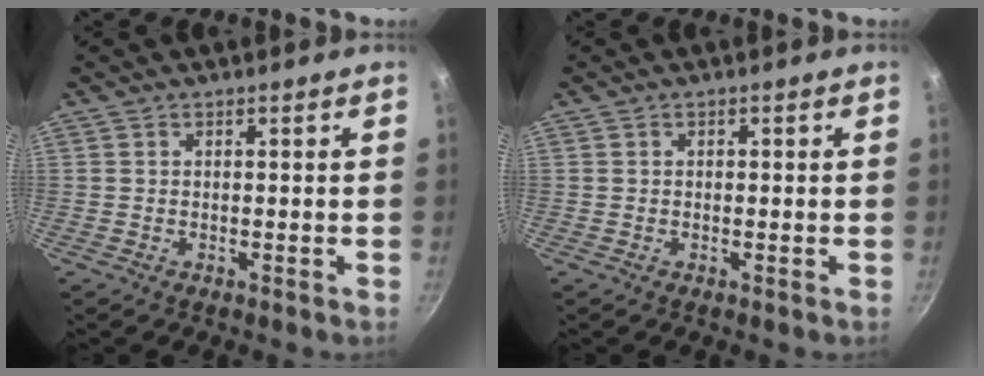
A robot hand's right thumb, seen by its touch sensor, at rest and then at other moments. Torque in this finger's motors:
{"motor_torque": [-0.28, 0.01, -0.23, 0.35, 0.04]}